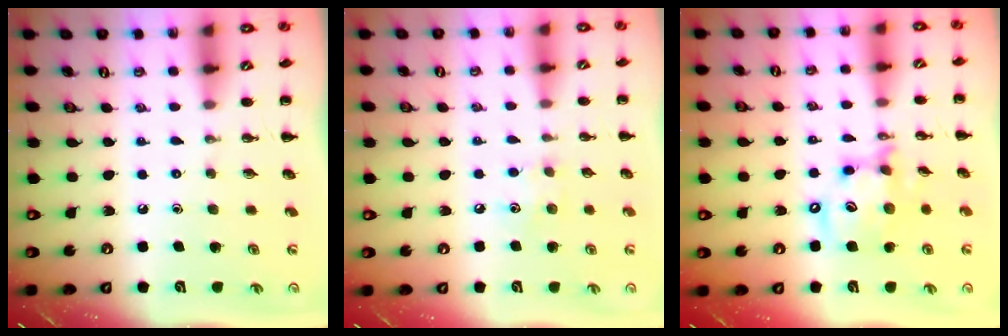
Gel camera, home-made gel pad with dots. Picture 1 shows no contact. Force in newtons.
{"total": 5.5, "press": 5.4, "slide": 1.3}
{"total": 12.8, "press": 12.4, "slide": 3.1}